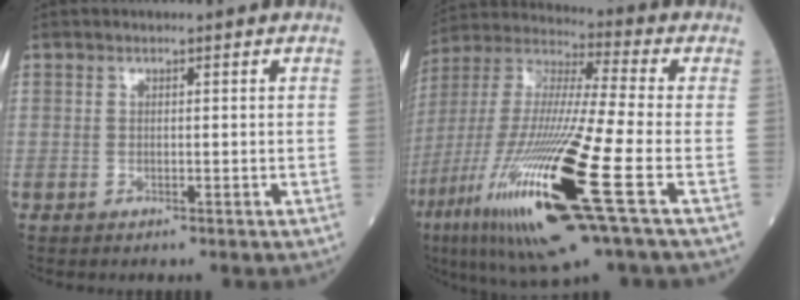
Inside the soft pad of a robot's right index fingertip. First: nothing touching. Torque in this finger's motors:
{"motor_torque": [1.96, -0.18, 1.05, 0.21]}